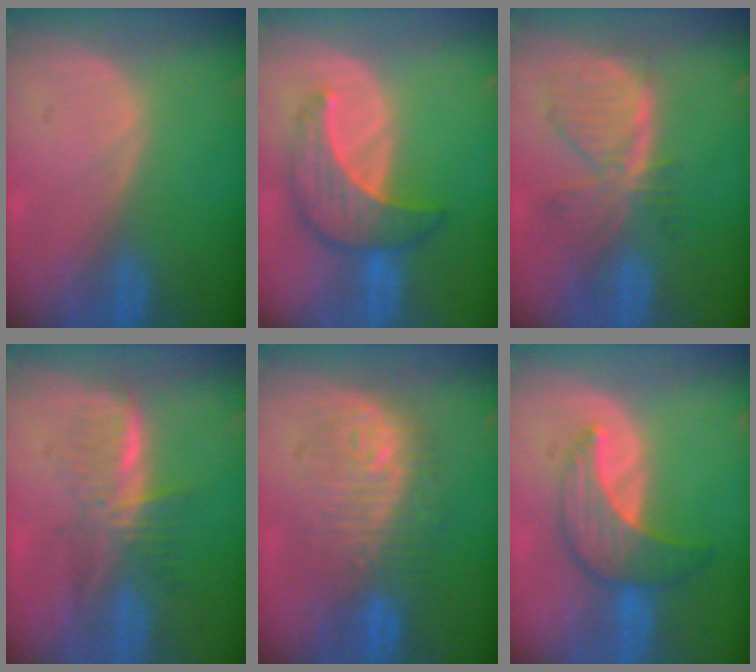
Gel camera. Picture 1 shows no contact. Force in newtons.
{"total": 7.5, "press": 7.5, "slide": 0.3}
{"total": 8.1, "press": 7.0, "slide": 4.1}
{"total": 5.9, "press": 5.6, "slide": 2.0}
{"total": 9.6, "press": 9.6, "slide": 0.7}
{"total": 7.0, "press": 6.9, "slide": 1.0}